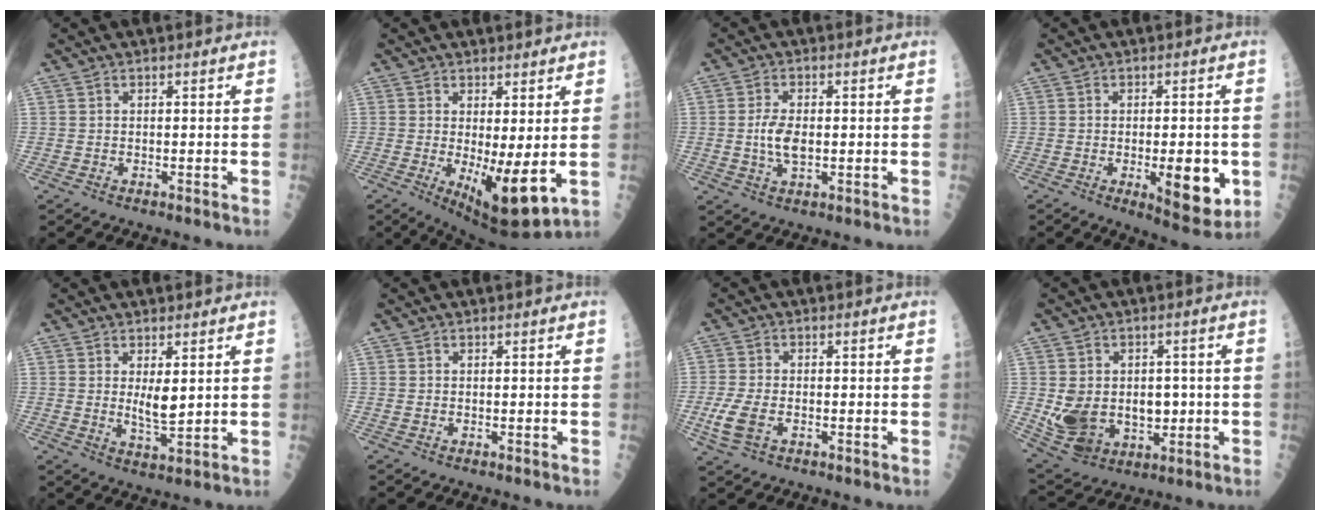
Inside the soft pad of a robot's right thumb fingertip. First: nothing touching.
{"total": 11.0, "force": [-1.3, 3.3, 10.4], "torque": [-0.157, -0.024, -0.007]}
{"total": 5.1, "force": [-0.2, 2.5, 4.4], "torque": [-0.082, -0.002, -0.004]}
{"total": 9.9, "force": [-2.2, 3.6, 9.0], "torque": [-0.099, -0.013, -0.022]}
{"total": 4.5, "force": [1.1, 1.5, 4.1], "torque": [-0.067, -0.018, 0.026]}
{"total": 0.0}
{"total": 5.7, "force": [-1.7, 3.2, 4.5], "torque": [-0.107, 0.004, -0.032]}
{"total": 14.5, "force": [-0.9, 10.8, 9.6], "torque": [-0.137, 0.005, 0.017]}